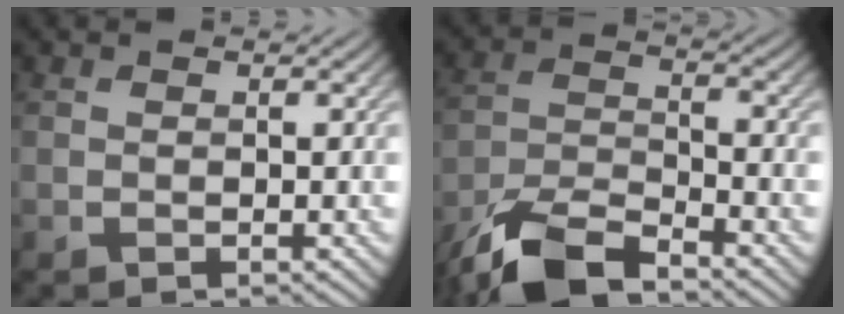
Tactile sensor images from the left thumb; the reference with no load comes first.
{"total": 10.0, "force": [-7.8, 2.9, 5.5], "torque": [-0.113, -0.009, -0.158]}